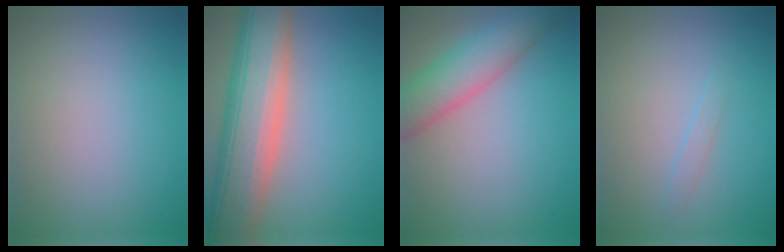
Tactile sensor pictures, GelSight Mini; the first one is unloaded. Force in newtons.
{"total": 10.9, "press": 10.9, "slide": 0.9}
{"total": 5.8, "press": 5.8, "slide": 0.2}
{"total": 0.8, "press": 0.8, "slide": 0.1}